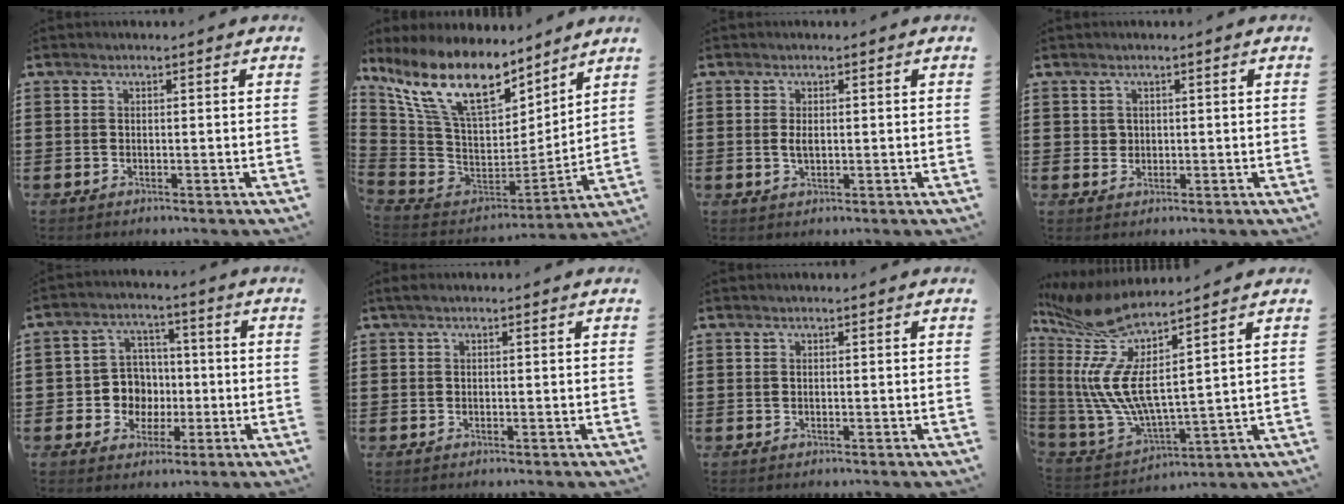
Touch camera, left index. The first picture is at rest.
{"total": 14.7, "force": [9.1, 6.1, 9.8], "torque": [-0.235, -0.052, 0.162]}
{"total": 1.9, "force": [0.1, 0.8, 1.7], "torque": [-0.041, -0.002, -0.002]}
{"total": 1.2, "force": [0.5, 1.1, 0.3], "torque": [-0.009, 0.005, 0.009]}
{"total": 6.7, "force": [-0.8, 6.3, 2.1], "torque": [-0.061, 0.019, -0.011]}
{"total": 0.6, "force": [0.0, 0.1, 0.6], "torque": [-0.010, -0.001, 0.000]}
{"total": 0.0}
{"total": 10.1, "force": [4.8, 2.4, 8.5], "torque": [-0.224, -0.069, 0.066]}